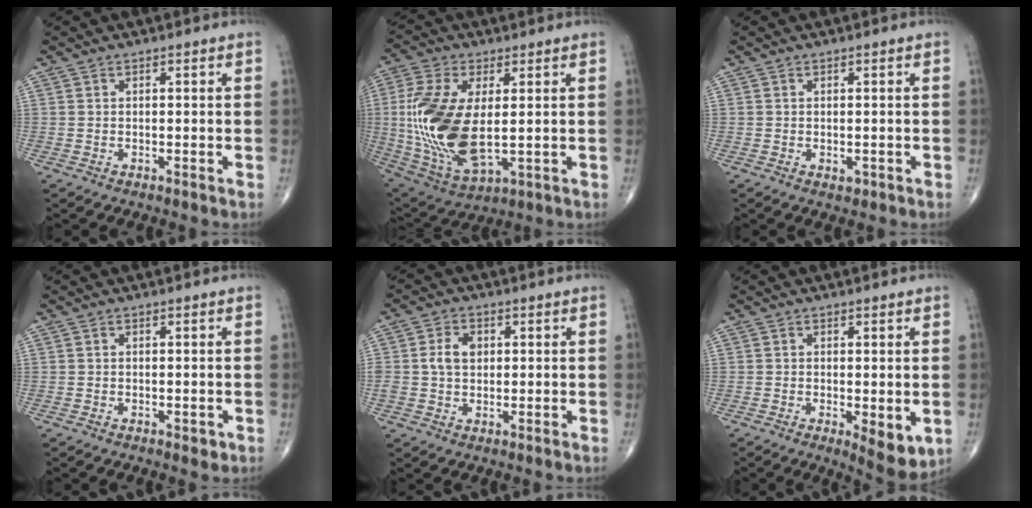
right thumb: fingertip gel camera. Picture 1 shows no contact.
{"total": 19.1, "force": [0.5, 9.5, 16.6], "torque": [-0.363, -0.014, 0.023]}
{"total": 1.2, "force": [-0.3, 0.8, 0.8], "torque": [-0.010, -0.002, -0.002]}
{"total": 1.6, "force": [-0.6, 0.9, 1.1], "torque": [-0.010, -0.001, -0.007]}
{"total": 5.0, "force": [0.7, 3.7, 3.3], "torque": [-0.057, 0.006, 0.011]}
{"total": 6.6, "force": [-1.5, 2.6, 5.9], "torque": [-0.081, -0.019, -0.019]}